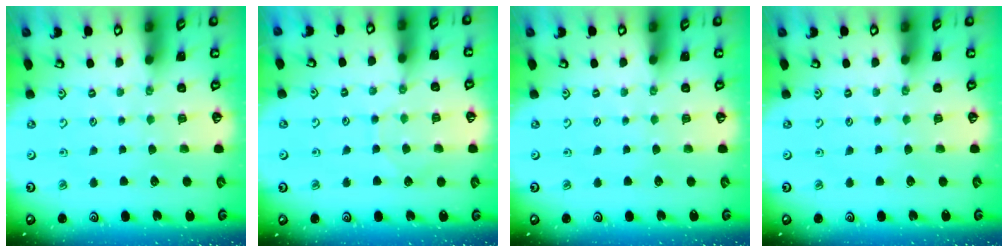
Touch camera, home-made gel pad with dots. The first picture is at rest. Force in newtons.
{"total": 6.1, "press": 6.1, "slide": 0.6}
{"total": 0.0}
{"total": 0.0}